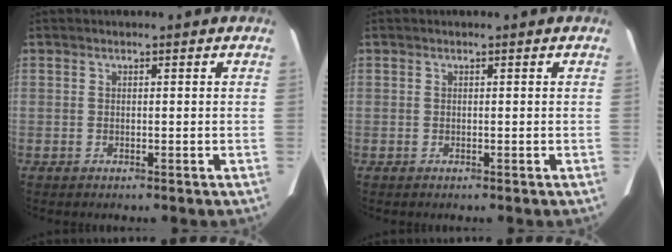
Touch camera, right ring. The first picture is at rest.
{"total": 0.0}